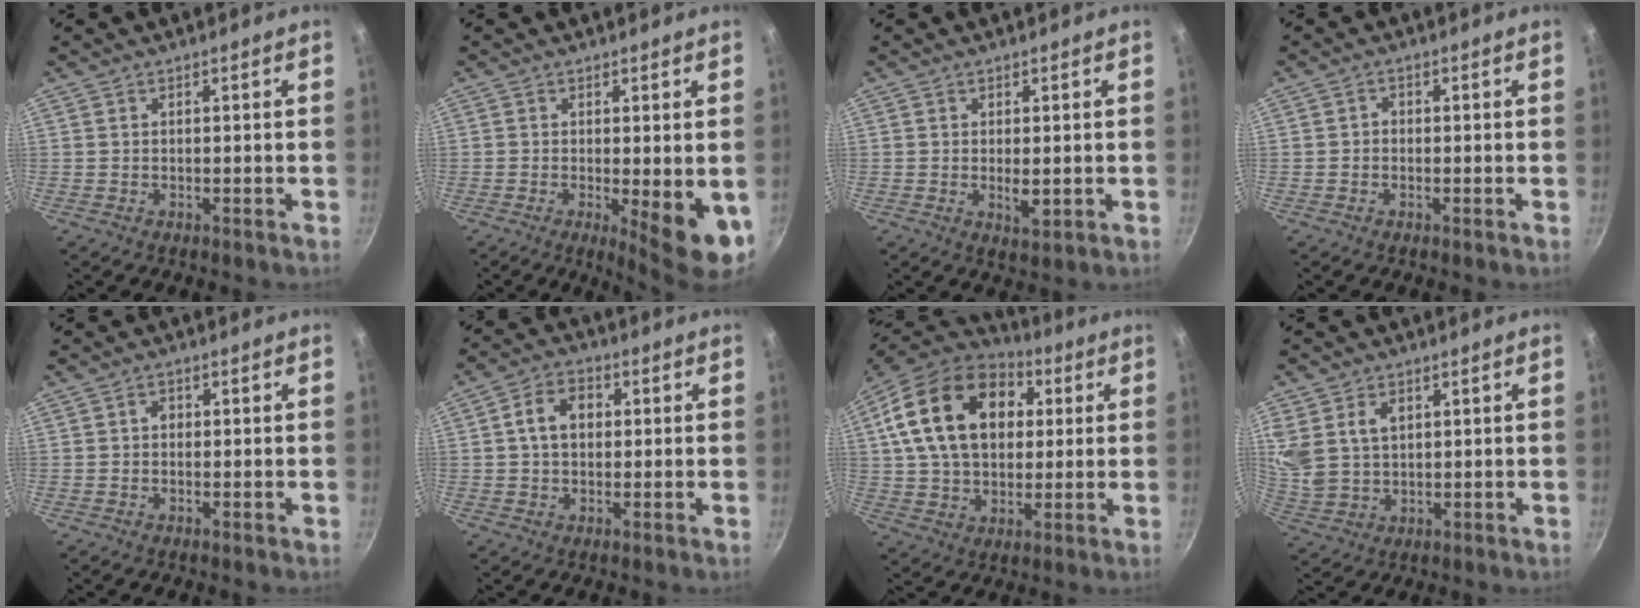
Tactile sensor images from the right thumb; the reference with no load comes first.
{"total": 8.7, "force": [-1.7, 2.1, 8.3], "torque": [-0.097, -0.010, -0.013]}
{"total": 3.0, "force": [-0.1, 1.2, 2.7], "torque": [-0.048, -0.011, 0.001]}
{"total": 1.2, "force": [-0.4, 1.0, 0.4], "torque": [-0.004, 0.006, -0.008]}
{"total": 1.7, "force": [0.1, 1.4, 0.9], "torque": [-0.010, 0.003, -0.002]}
{"total": 7.2, "force": [1.0, 5.4, 4.7], "torque": [-0.059, 0.015, 0.007]}
{"total": 22.7, "force": [6.1, 15.6, 15.2], "torque": [-0.240, 0.008, 0.102]}
{"total": 9.2, "force": [3.0, 6.6, 5.6], "torque": [-0.105, -0.014, 0.065]}